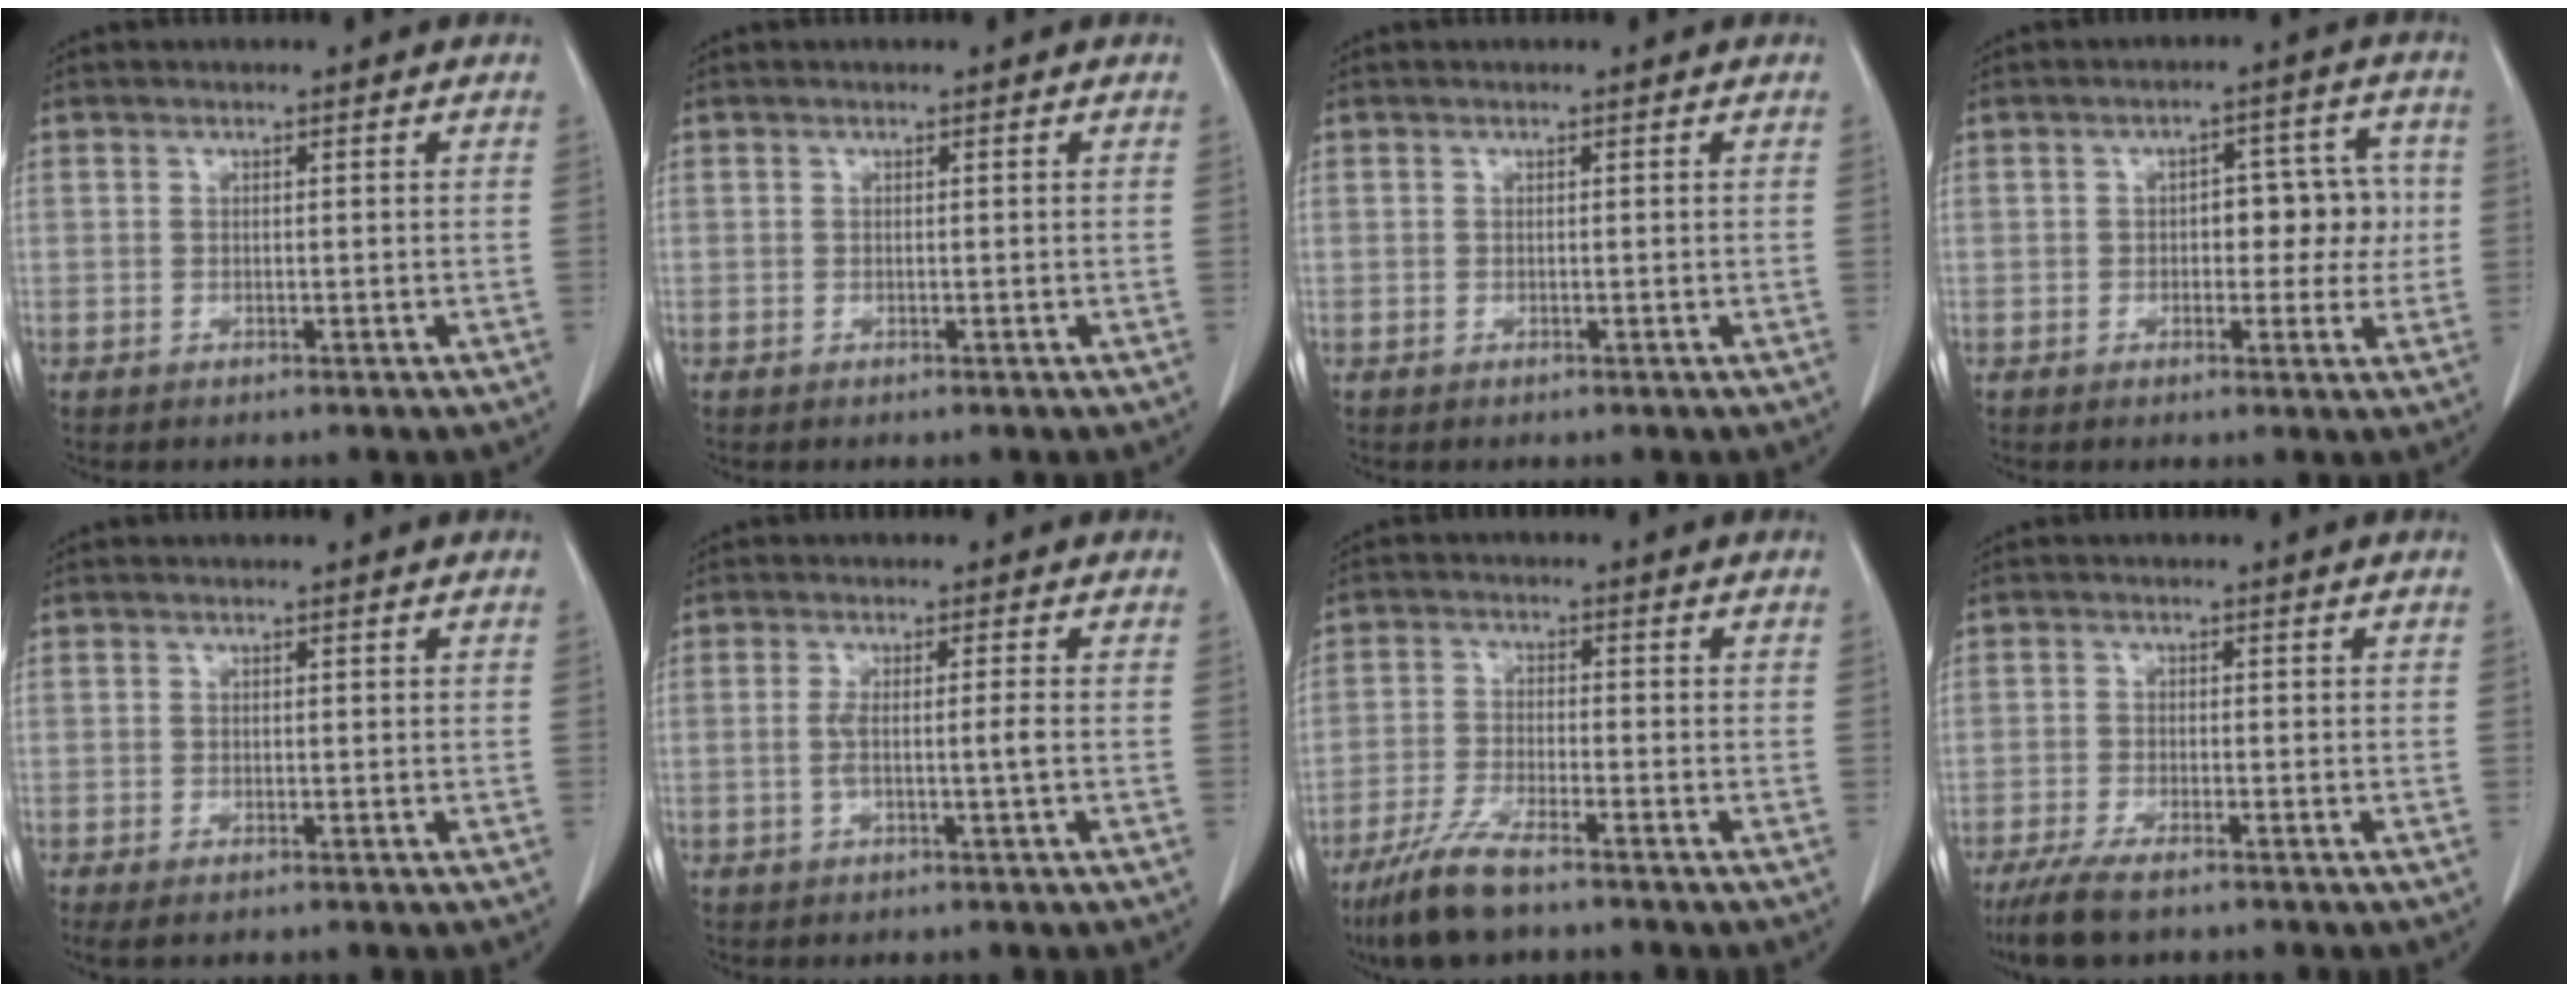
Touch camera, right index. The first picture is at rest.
{"total": 0.0}
{"total": 0.0}
{"total": 6.7, "force": [-0.1, 3.7, 5.7], "torque": [-0.062, 0.027, 0.002]}
{"total": 1.4, "force": [-0.9, 0.5, 1.0], "torque": [-0.017, -0.005, -0.011]}
{"total": 2.9, "force": [-0.6, -0.4, 2.8], "torque": [-0.056, 0.000, -0.008]}
{"total": 7.9, "force": [-6.0, 1.0, 5.0], "torque": [-0.108, -0.021, -0.113]}
{"total": 6.2, "force": [-4.8, 1.3, 3.7], "torque": [-0.073, -0.015, -0.082]}